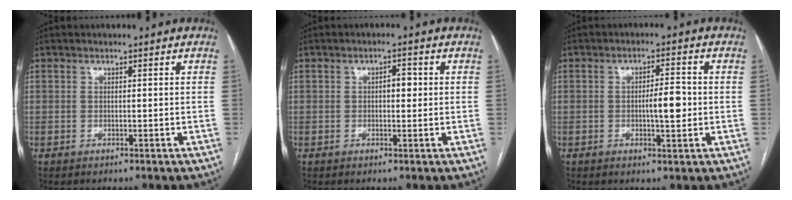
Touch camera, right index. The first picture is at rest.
{"total": 2.2, "force": [0.2, 1.1, 1.9], "torque": [-0.026, 0.009, 0.001]}
{"total": 4.7, "force": [-0.5, 1.1, 4.6], "torque": [-0.072, 0.003, -0.005]}